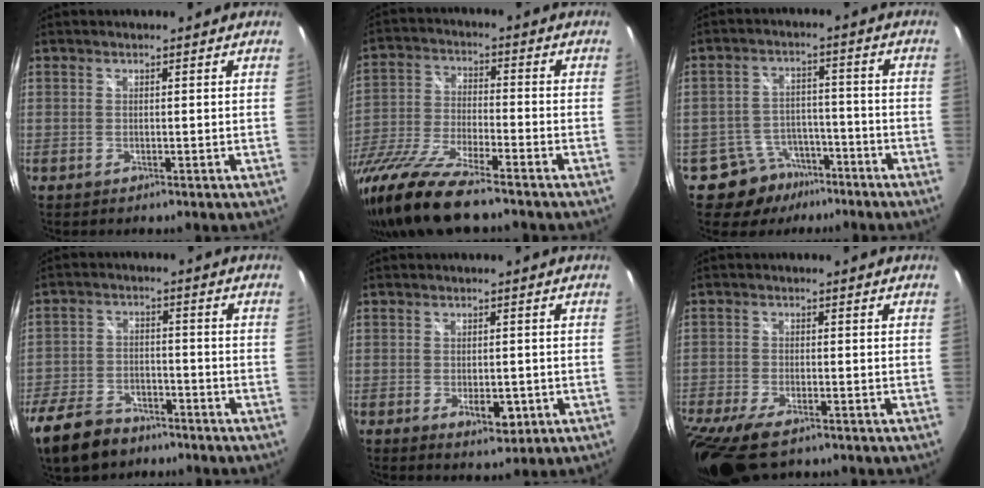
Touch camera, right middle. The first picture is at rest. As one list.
[{"total": 18.1, "force": [-14.1, 2.7, 11.0], "torque": [-0.234, -0.049, -0.265]}, {"total": 8.2, "force": [-5.8, 5.6, 1.5], "torque": [-0.037, 0.020, -0.078]}, {"total": 13.4, "force": [-9.2, 7.4, 6.2], "torque": [-0.165, -0.015, -0.158]}, {"total": 4.4, "force": [-1.5, 2.6, 3.3], "torque": [-0.051, -0.008, -0.016]}, {"total": 11.7, "force": [-8.1, 4.4, 7.1], "torque": [-0.182, -0.049, -0.149]}]